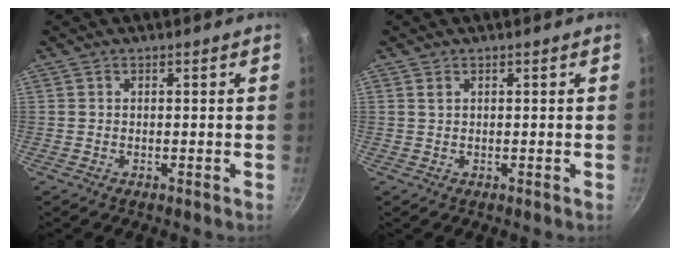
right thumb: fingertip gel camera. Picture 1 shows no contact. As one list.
[{"total": 0.7, "force": [0.4, 0.3, 0.4], "torque": [-0.008, -0.001, 0.010]}]